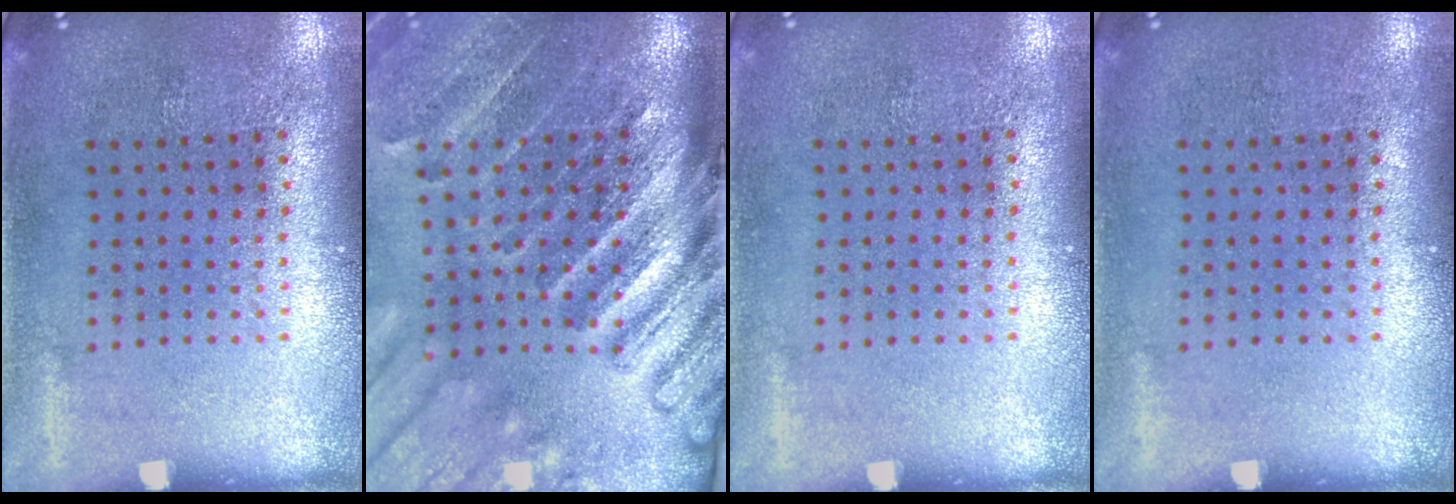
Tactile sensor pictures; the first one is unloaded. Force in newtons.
{"total": 4.3, "press": 3.3, "slide": 2.8}
{"total": 0.0}
{"total": 0.0}